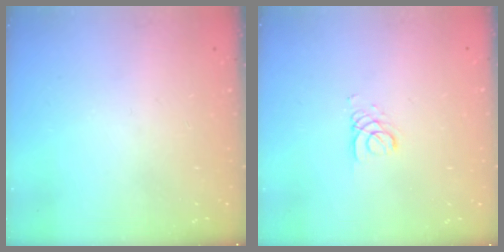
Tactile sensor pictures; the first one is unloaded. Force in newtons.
{"total": 2.7, "press": 2.7, "slide": 0.3}